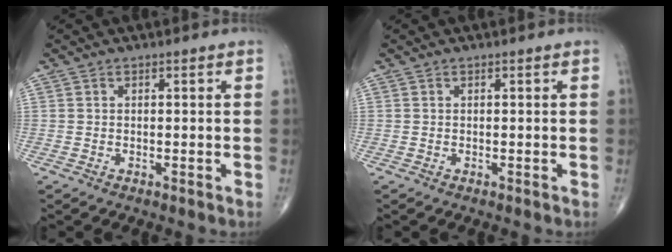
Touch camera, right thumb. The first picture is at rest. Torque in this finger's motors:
{"motor_torque": [0.00, 0.00, 0.05, 0.05, 0.00]}